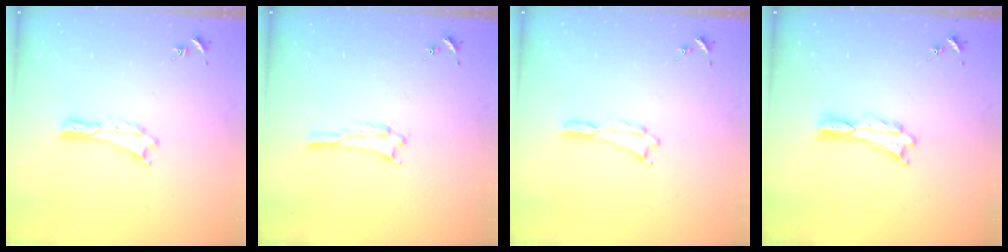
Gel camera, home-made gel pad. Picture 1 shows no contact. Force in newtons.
{"total": 0.6, "press": 0.6, "slide": 0.1}
{"total": 0.0}
{"total": 0.0}